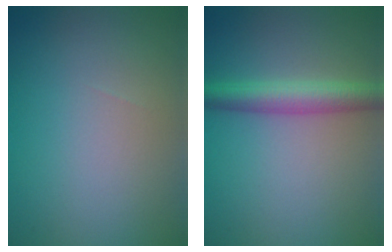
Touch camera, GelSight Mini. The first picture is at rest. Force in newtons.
{"total": 3.9, "press": 3.9, "slide": 0.0}